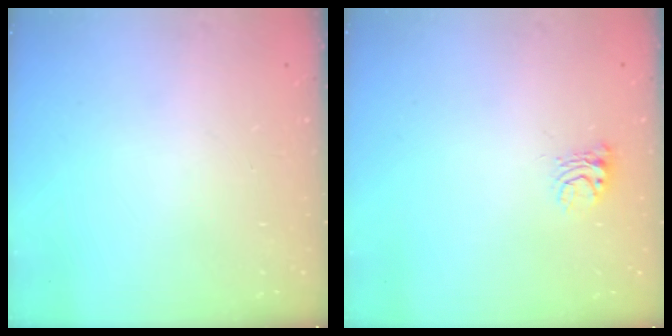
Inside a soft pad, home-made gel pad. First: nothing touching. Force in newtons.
{"total": 5.3, "press": 5.3, "slide": 0.3}